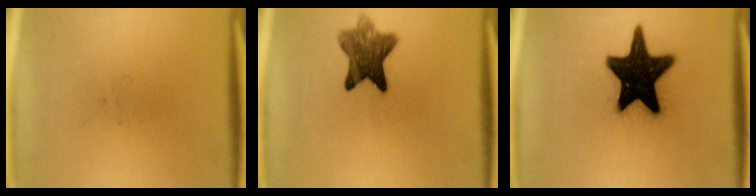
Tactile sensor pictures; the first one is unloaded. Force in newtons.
{"total": 7.9}
{"total": 19.9}